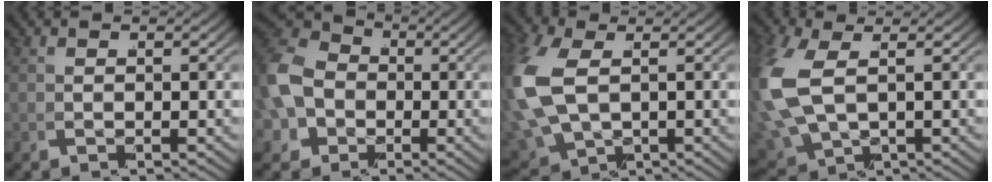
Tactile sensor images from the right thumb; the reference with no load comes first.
{"total": 10.9, "force": [0.4, 9.4, 5.6], "torque": [-0.136, -0.016, 0.005]}
{"total": 8.5, "force": [0.3, 6.2, 5.8], "torque": [-0.178, -0.052, 0.045]}
{"total": 7.7, "force": [0.5, 5.3, 5.5], "torque": [-0.176, -0.045, 0.049]}